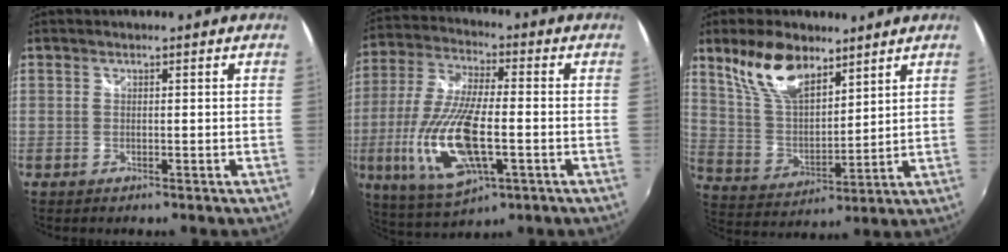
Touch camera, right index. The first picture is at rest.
{"total": 17.9, "force": [-4.4, 6.3, 16.2], "torque": [-0.346, -0.015, -0.078]}
{"total": 13.3, "force": [8.9, 6.0, 7.8], "torque": [-0.152, 0.017, 0.180]}